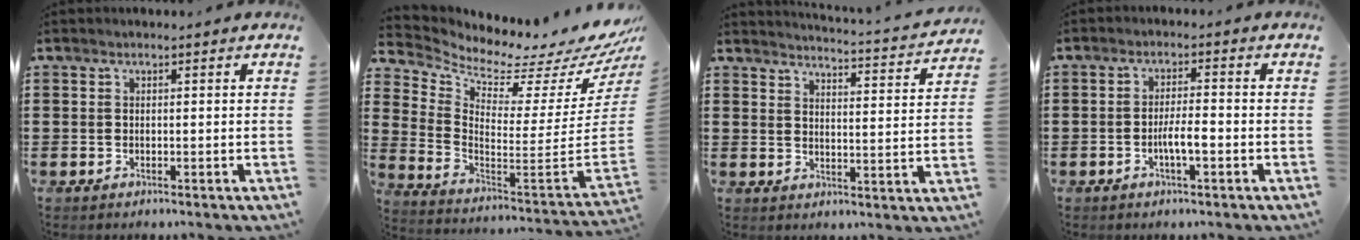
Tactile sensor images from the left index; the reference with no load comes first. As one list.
[{"total": 2.3, "force": [1.9, 0.5, 1.3], "torque": [-0.033, -0.063, 0.018]}, {"total": 2.9, "force": [2.9, -0.4, 0.5], "torque": [-0.020, -0.033, 0.042]}, {"total": 3.7, "force": [-1.3, 0.8, 3.4], "torque": [-0.067, 0.002, -0.026]}]